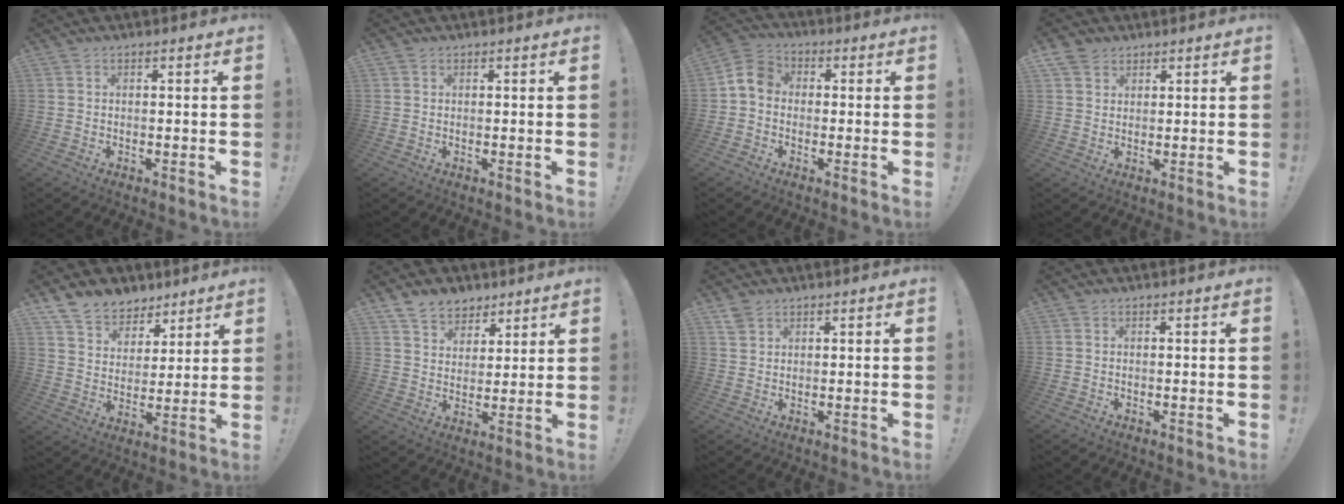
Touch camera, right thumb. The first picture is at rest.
{"total": 0.6, "force": [0.4, 0.4, 0.0], "torque": [0.004, -0.001, 0.007]}
{"total": 6.8, "force": [-0.5, 5.3, 4.2], "torque": [-0.084, 0.018, -0.005]}
{"total": 4.6, "force": [3.1, 3.2, 1.2], "torque": [-0.022, -0.011, 0.059]}
{"total": 10.2, "force": [7.6, 6.5, 1.8], "torque": [-0.037, -0.057, 0.150]}
{"total": 8.5, "force": [6.2, 5.6, 1.5], "torque": [-0.030, -0.040, 0.123]}
{"total": 2.9, "force": [2.3, 1.6, 0.9], "torque": [-0.017, -0.009, 0.045]}
{"total": 0.0}